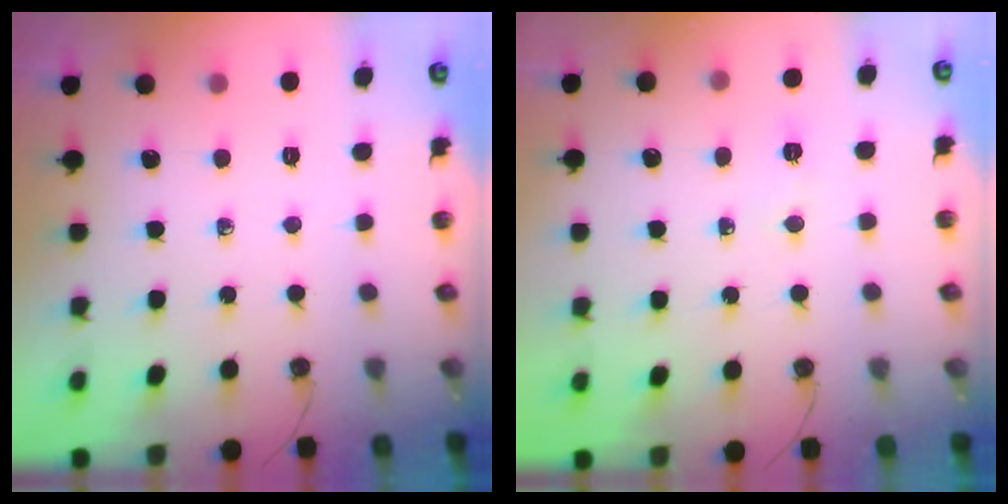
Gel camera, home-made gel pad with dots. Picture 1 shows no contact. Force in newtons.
{"total": 5.3, "press": 5.2, "slide": 0.7}